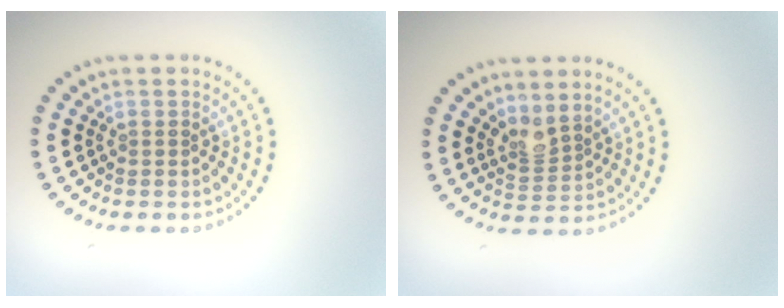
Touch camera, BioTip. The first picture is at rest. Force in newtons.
{"total": 2.1, "press": 1.6, "slide": 1.4}